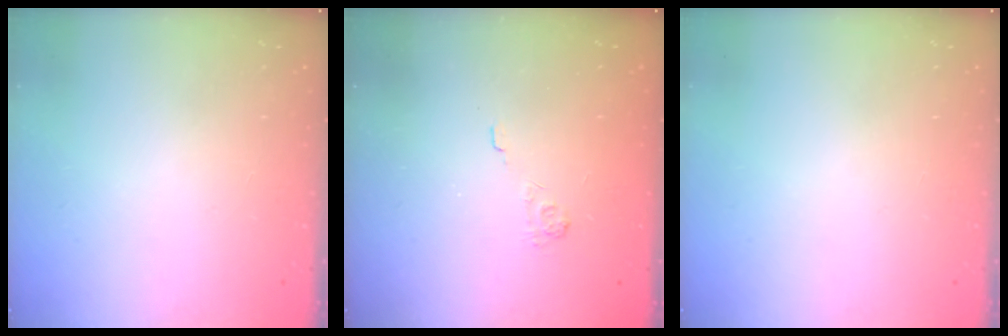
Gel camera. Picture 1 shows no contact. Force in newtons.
{"total": 2.1, "press": 1.5, "slide": 1.4}
{"total": 0.0}